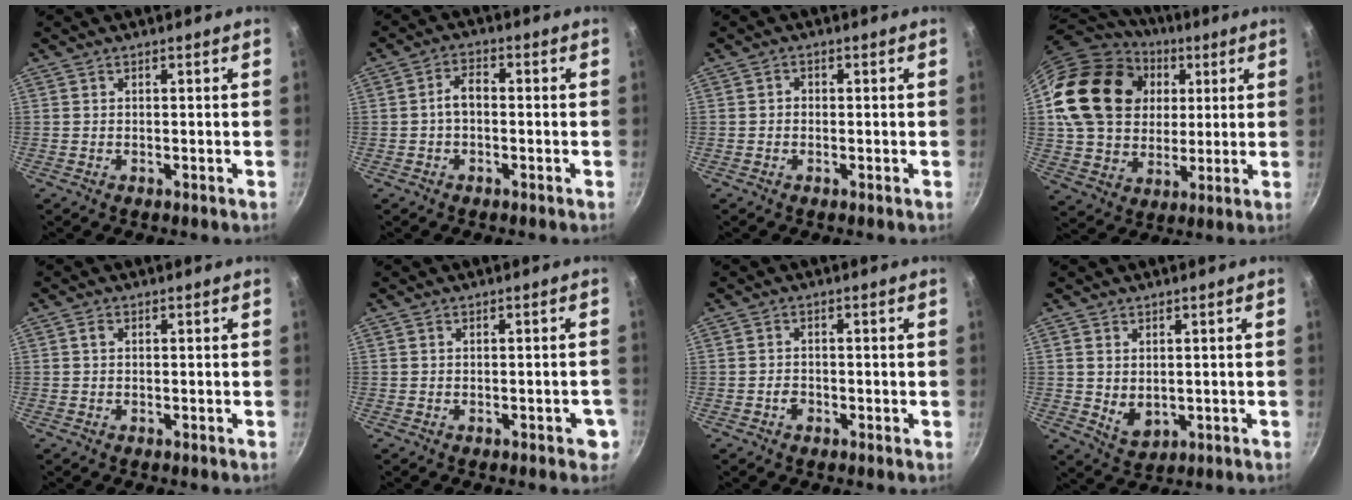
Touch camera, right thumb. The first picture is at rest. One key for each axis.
{"total": 3.9, "fx": -0.5, "fy": 2.3, "fz": 3.1, "tx": -0.048, "ty": 0.020, "tz": -0.014}
{"total": 1.1, "fx": -0.3, "fy": 0.9, "fz": 0.5, "tx": -0.007, "ty": 0.005, "tz": -0.006}
{"total": 23.7, "fx": 5.9, "fy": 18.8, "fz": 13.2, "tx": -0.214, "ty": 0.011, "tz": 0.111}
{"total": 1.0, "fx": 0.2, "fy": 0.7, "fz": 0.7, "tx": -0.011, "ty": 0.004, "tz": 0.004}
{"total": 2.8, "fx": -0.8, "fy": 1.6, "fz": 2.2, "tx": -0.004, "ty": 0.013, "tz": -0.007}
{"total": 1.7, "fx": -0.7, "fy": 1.2, "fz": 0.8, "tx": -0.010, "ty": 0.007, "tz": -0.013}
{"total": 4.6, "fx": 0.7, "fy": 3.4, "fz": 3.1, "tx": -0.048, "ty": -0.015, "tz": 0.020}